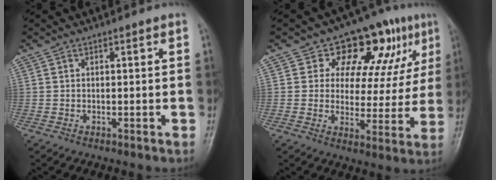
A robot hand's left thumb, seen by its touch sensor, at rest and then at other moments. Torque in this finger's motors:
{"motor_torque": [0.40, 0.47, 0.05, -0.16, 0.08]}